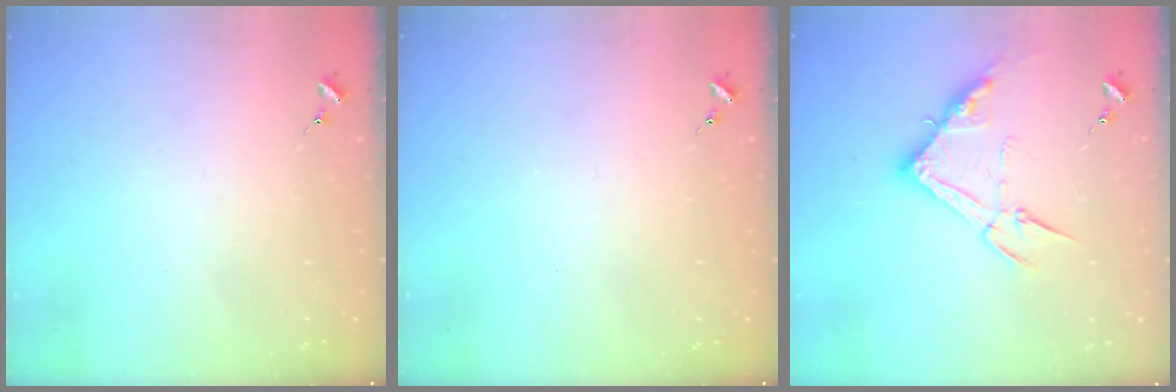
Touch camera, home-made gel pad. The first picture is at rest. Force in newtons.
{"total": 0.0}
{"total": 13.8, "press": 13.8, "slide": 0.8}